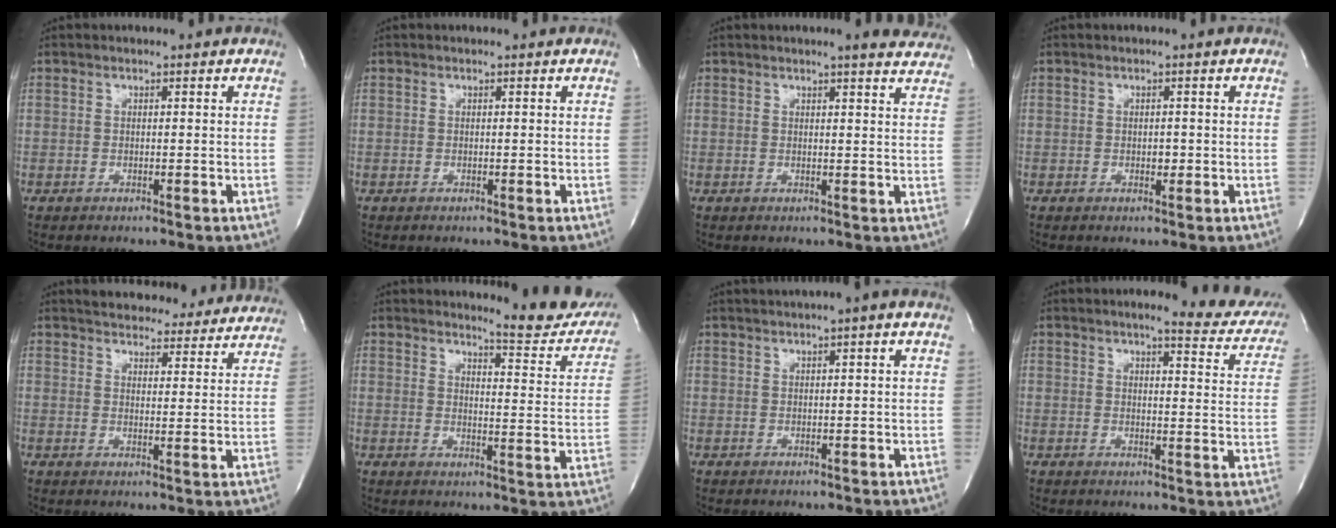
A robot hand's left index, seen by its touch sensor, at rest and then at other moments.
{"total": 0.0}
{"total": 8.3, "force": [7.7, 0.7, 3.1], "torque": [-0.027, -0.015, 0.063]}
{"total": 1.0, "force": [-0.2, 0.6, 0.7], "torque": [-0.009, 0.001, -0.001]}
{"total": 17.7, "force": [16.6, 4.6, 4.4], "torque": [-0.050, 0.004, 0.198]}
{"total": 11.5, "force": [10.9, 1.7, 3.3], "torque": [-0.024, -0.055, 0.110]}
{"total": 2.7, "force": [1.5, -0.2, 2.3], "torque": [-0.042, 0.012, 0.027]}
{"total": 11.1, "force": [9.9, 2.2, 4.5], "torque": [-0.030, -0.023, 0.089]}